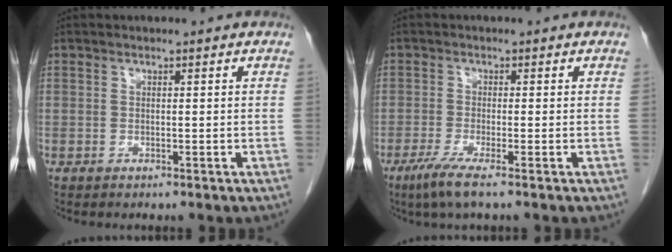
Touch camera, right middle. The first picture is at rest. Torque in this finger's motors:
{"motor_torque": [0.69, -0.54, 0.07, 0.05]}